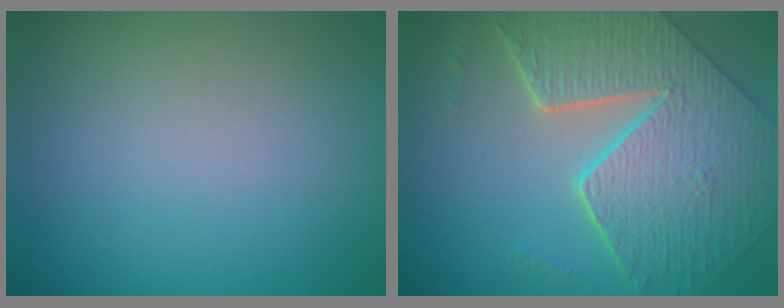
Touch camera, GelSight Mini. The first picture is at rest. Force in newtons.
{"total": 9.4, "press": 6.9, "slide": 6.4}